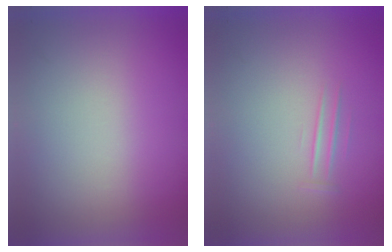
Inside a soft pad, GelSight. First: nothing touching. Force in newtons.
{"total": 1.1}